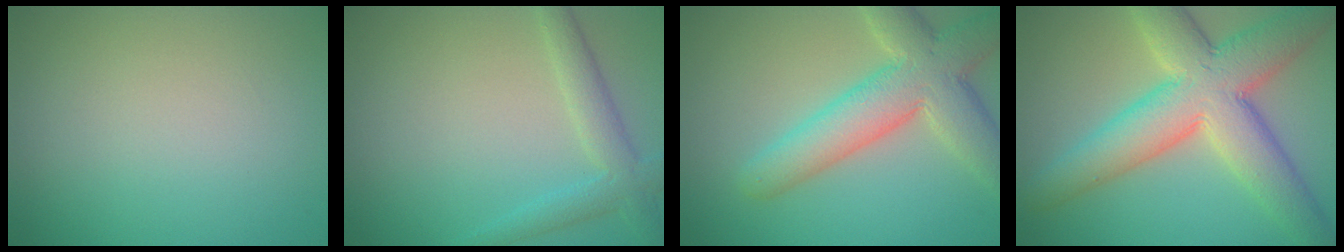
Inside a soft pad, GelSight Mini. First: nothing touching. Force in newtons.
{"total": 3.0, "press": 3.0, "slide": 0.0}
{"total": 7.2, "press": 7.2, "slide": 0.7}
{"total": 9.7, "press": 9.7, "slide": 0.3}